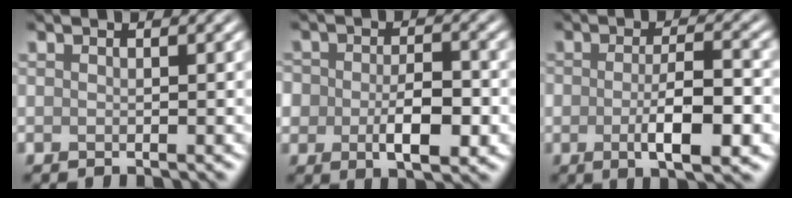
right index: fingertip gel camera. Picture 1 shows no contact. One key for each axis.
{"total": 6.3, "fx": -1.7, "fy": 3.9, "fz": 4.6, "tx": -0.074, "ty": -0.012, "tz": -0.025}
{"total": 6.2, "fx": -1.7, "fy": 1.9, "fz": 5.6, "tx": -0.094, "ty": -0.004, "tz": -0.027}